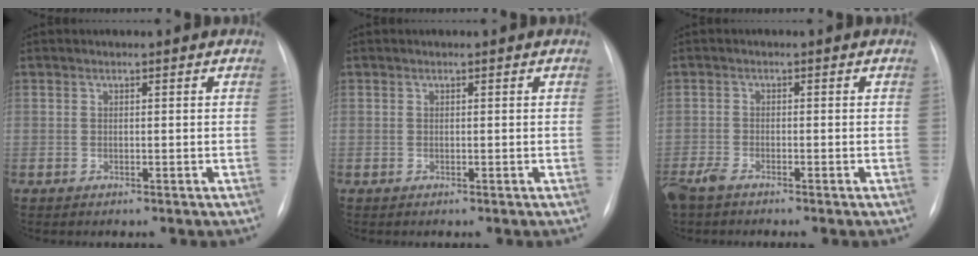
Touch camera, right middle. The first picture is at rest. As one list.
[{"total": 0.0}, {"total": 3.4, "force": [-2.7, 0.8, 2.0], "torque": [-0.046, -0.008, -0.053]}]